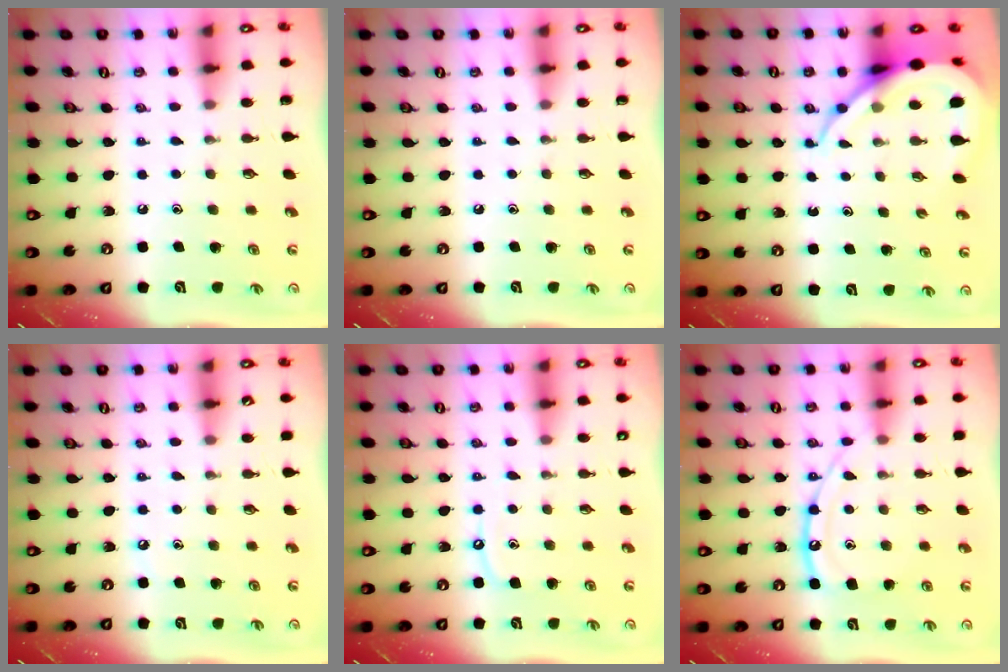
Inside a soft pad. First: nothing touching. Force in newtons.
{"total": 0.0}
{"total": 10.1, "press": 10.1, "slide": 1.2}
{"total": 3.0, "press": 3.0, "slide": 0.4}
{"total": 6.8, "press": 6.7, "slide": 0.7}
{"total": 13.2, "press": 13.1, "slide": 1.1}